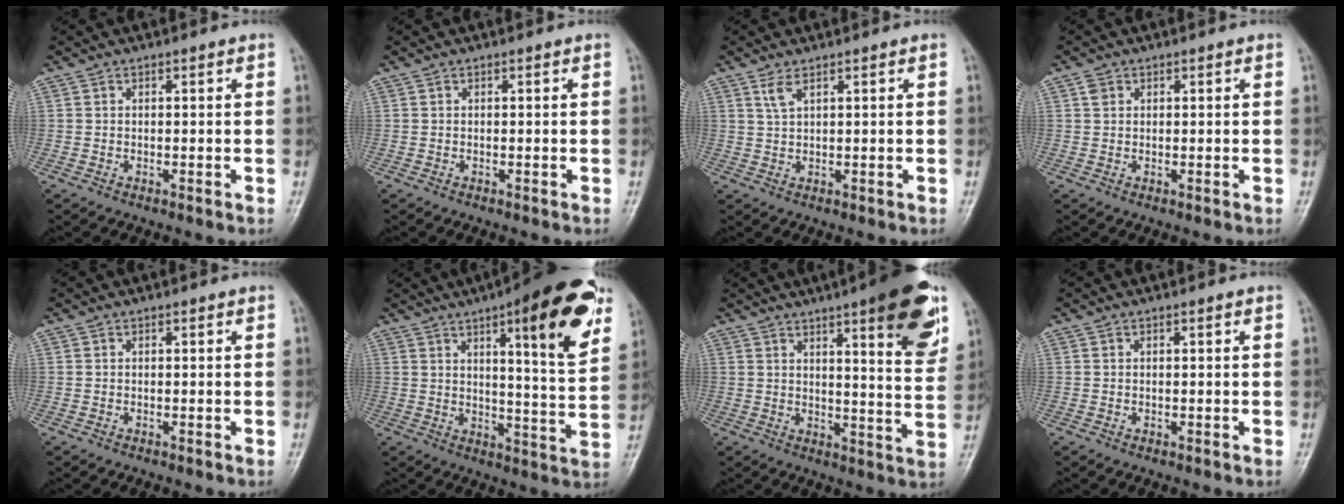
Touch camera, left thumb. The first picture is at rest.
{"total": 0.0}
{"total": 2.2, "force": [1.4, 0.5, 1.6], "torque": [-0.038, -0.002, 0.035]}
{"total": 1.4, "force": [0.6, 1.2, 0.5], "torque": [-0.003, 0.001, 0.009]}
{"total": 0.0}
{"total": 19.3, "force": [9.8, 4.6, 16.0], "torque": [-0.185, -0.037, 0.129]}
{"total": 15.7, "force": [8.5, 3.1, 12.8], "torque": [-0.144, -0.041, 0.112]}
{"total": 0.5, "force": [0.1, 0.3, 0.4], "torque": [-0.001, 0.001, 0.002]}